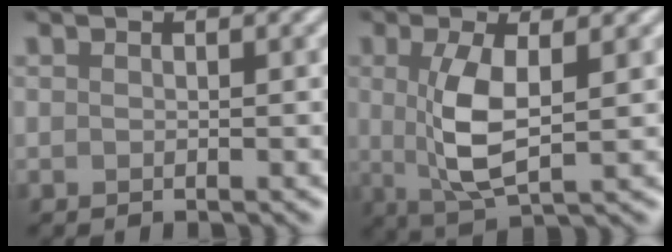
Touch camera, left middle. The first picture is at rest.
{"total": 5.1, "force": [0.6, 1.8, 4.8], "torque": [-0.107, -0.005, 0.015]}